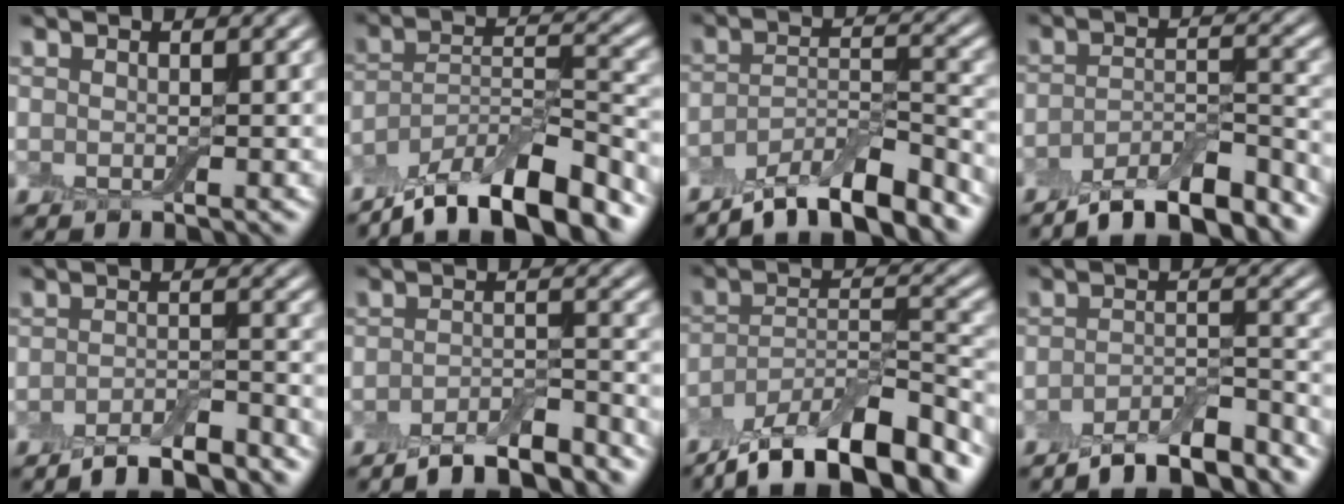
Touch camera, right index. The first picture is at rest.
{"total": 11.3, "force": [-9.1, 3.0, 5.8], "torque": [-0.098, 0.016, -0.153]}
{"total": 8.5, "force": [-7.0, 2.0, 4.4], "torque": [-0.069, -0.004, -0.117]}
{"total": 8.3, "force": [-6.9, 2.1, 4.0], "torque": [-0.057, -0.001, -0.113]}
{"total": 4.6, "force": [-3.9, 1.0, 2.3], "torque": [-0.038, 0.001, -0.064]}
{"total": 5.5, "force": [-4.6, 1.2, 2.8], "torque": [-0.046, 0.002, -0.074]}
{"total": 12.4, "force": [-9.9, 3.8, 6.4], "torque": [-0.115, 0.011, -0.158]}
{"total": 6.6, "force": [-5.5, 1.5, 3.2], "torque": [-0.051, 0.001, -0.089]}